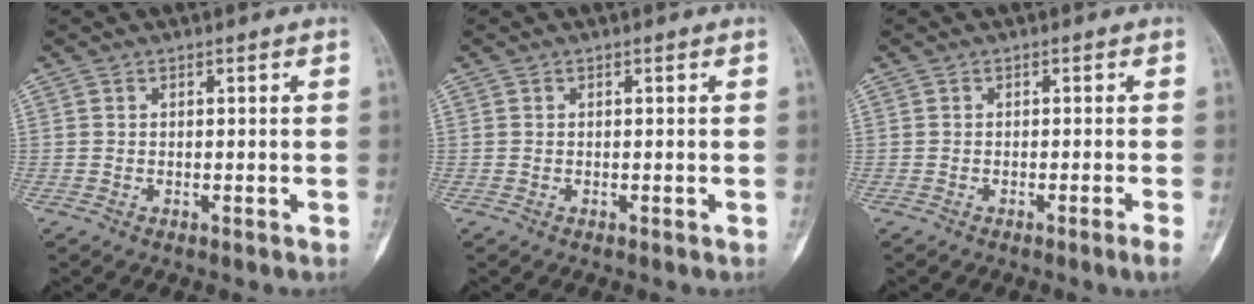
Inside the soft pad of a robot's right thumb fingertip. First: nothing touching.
{"total": 0.0}
{"total": 1.9, "force": [-1.0, -0.6, 1.5], "torque": [-0.032, -0.001, -0.016]}